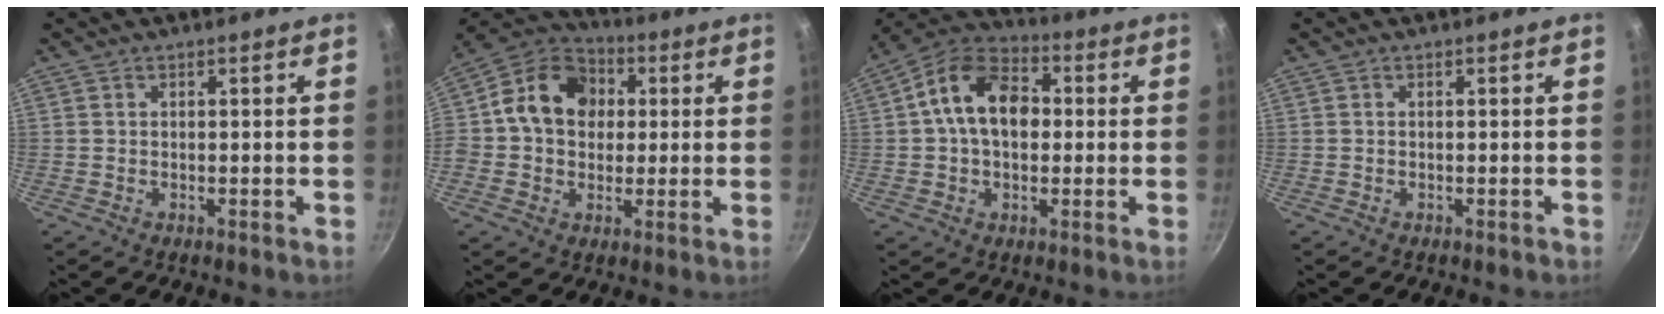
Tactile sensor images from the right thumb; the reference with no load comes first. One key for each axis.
{"total": 14.9, "fx": 2.2, "fy": 11.9, "fz": 8.6, "tx": -0.121, "ty": 0.028, "tz": 0.015}
{"total": 13.7, "fx": 1.5, "fy": 9.4, "fz": 9.9, "tx": -0.135, "ty": 0.026, "tz": 0.004}
{"total": 0.0}